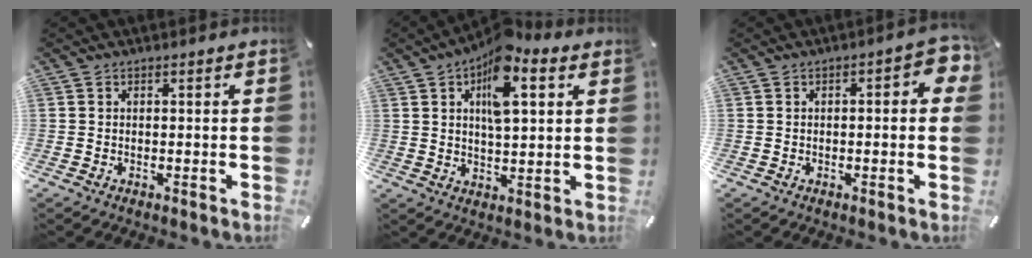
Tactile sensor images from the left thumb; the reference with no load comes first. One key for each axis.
{"total": 13.1, "fx": 6.1, "fy": 5.8, "fz": 10.0, "tx": -0.152, "ty": -0.016, "tz": 0.101}
{"total": 5.2, "fx": 0.2, "fy": 2.1, "fz": 4.7, "tx": -0.062, "ty": 0.003, "tz": 0.000}